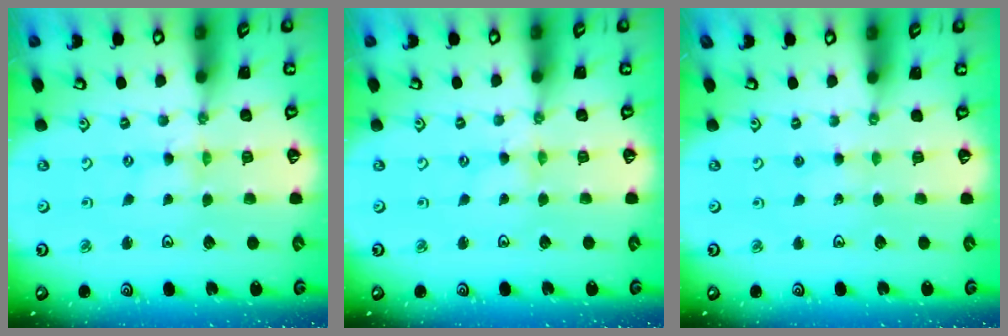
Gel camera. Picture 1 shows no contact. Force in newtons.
{"total": 0.8, "press": 0.8, "slide": 0.2}
{"total": 2.3, "press": 2.3, "slide": 0.3}